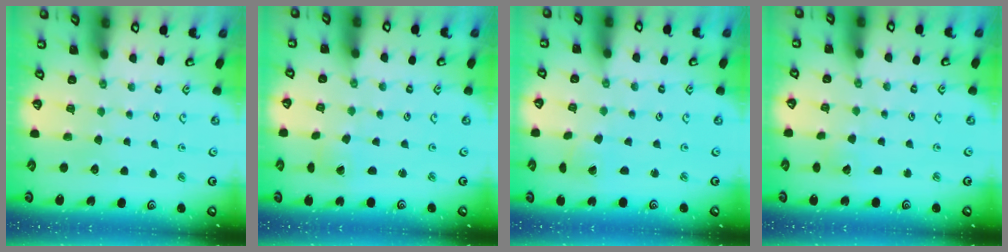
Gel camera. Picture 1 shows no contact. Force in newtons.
{"total": 1.0, "press": 1.0, "slide": 0.0}
{"total": 1.7, "press": 1.7, "slide": 0.3}
{"total": 2.8, "press": 2.8, "slide": 0.2}